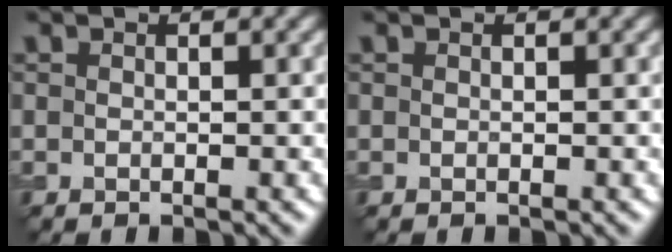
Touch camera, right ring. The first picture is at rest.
{"total": 0.0}